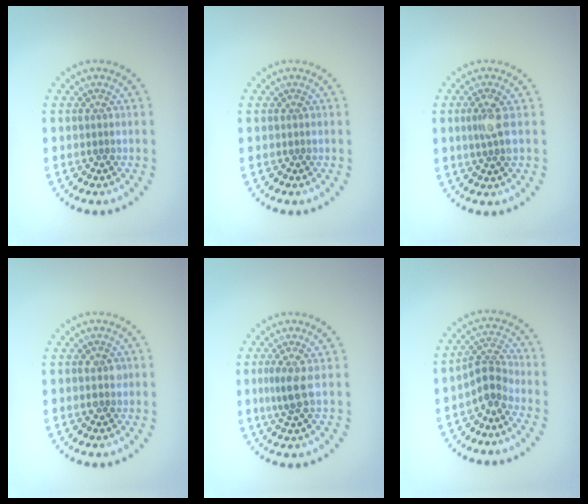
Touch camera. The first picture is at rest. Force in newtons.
{"total": 0.0}
{"total": 2.0, "press": 1.6, "slide": 1.1}
{"total": 1.0, "press": 1.0, "slide": 0.1}
{"total": 2.2, "press": 1.5, "slide": 1.6}
{"total": 2.6, "press": 1.8, "slide": 1.9}